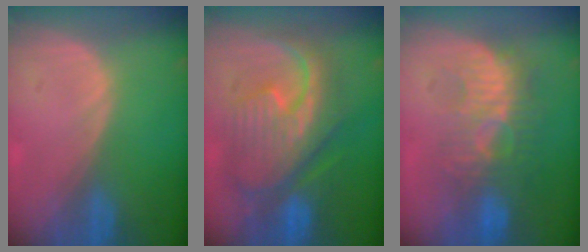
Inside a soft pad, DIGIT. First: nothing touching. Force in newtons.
{"total": 11.8, "press": 11.7, "slide": 1.2}
{"total": 9.4, "press": 8.9, "slide": 3.0}